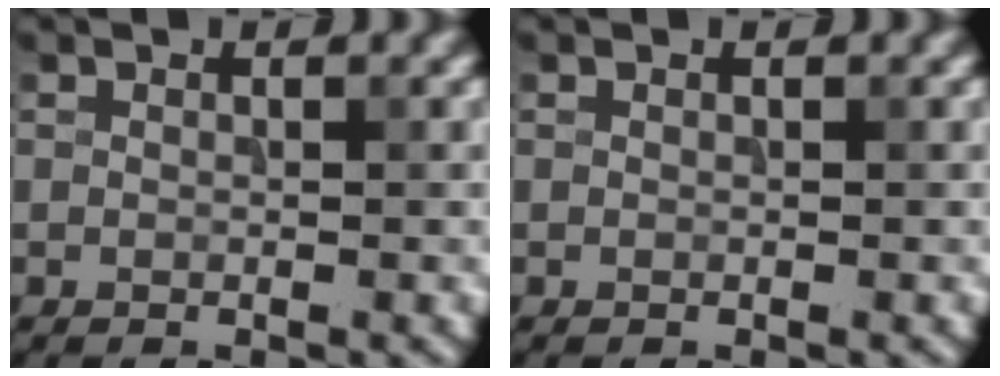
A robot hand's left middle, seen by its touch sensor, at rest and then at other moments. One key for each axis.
{"total": 0.0}